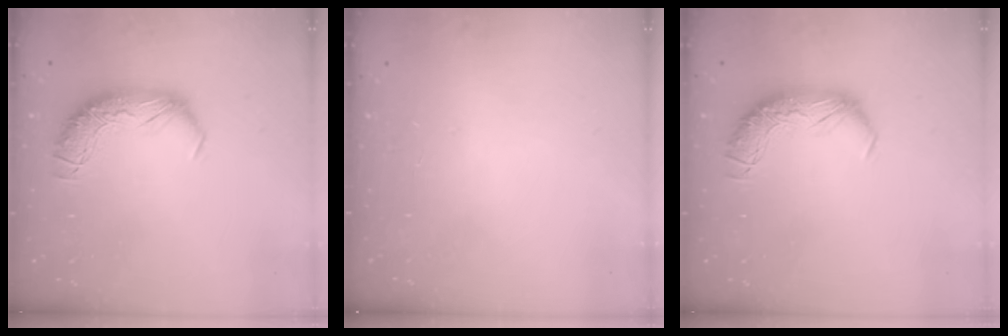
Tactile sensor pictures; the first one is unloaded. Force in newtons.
{"total": 12.0, "press": 11.9, "slide": 0.4}
{"total": 0.0}